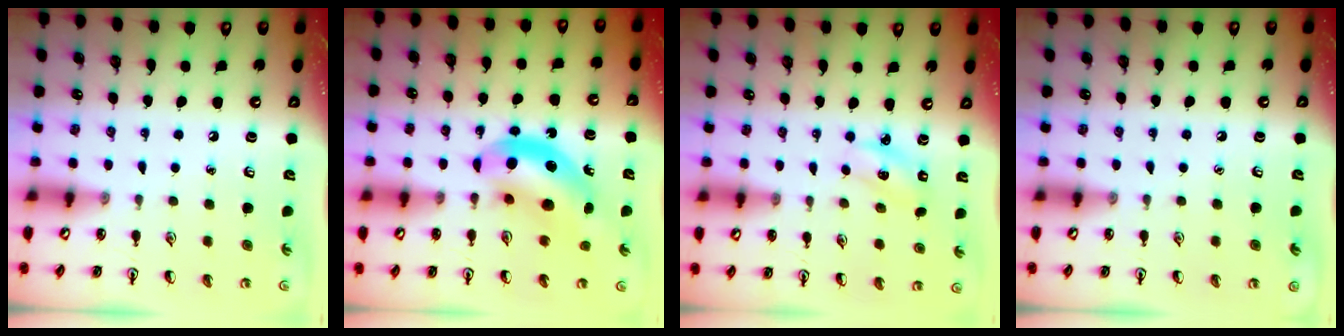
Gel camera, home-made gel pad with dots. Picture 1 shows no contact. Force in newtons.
{"total": 11.6, "press": 11.0, "slide": 3.5}
{"total": 2.2, "press": 2.1, "slide": 0.5}
{"total": 0.0}